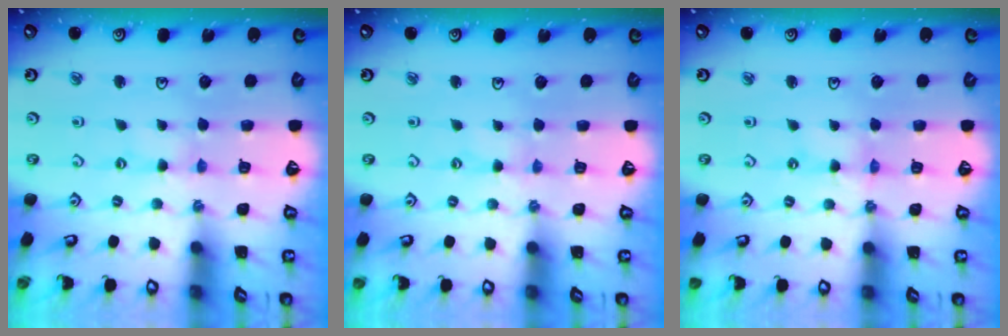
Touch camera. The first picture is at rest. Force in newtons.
{"total": 0.5, "press": 0.5, "slide": 0.1}
{"total": 0.0}